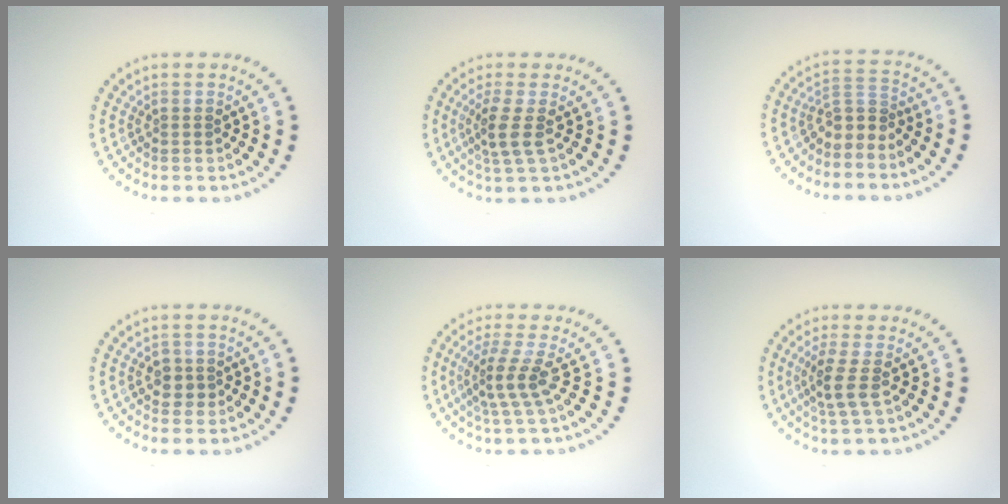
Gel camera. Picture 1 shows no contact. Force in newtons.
{"total": 2.5, "press": 2.0, "slide": 1.6}
{"total": 2.4, "press": 1.7, "slide": 1.7}
{"total": 1.7, "press": 1.6, "slide": 0.6}
{"total": 2.9, "press": 2.0, "slide": 2.2}
{"total": 2.6, "press": 2.1, "slide": 1.5}